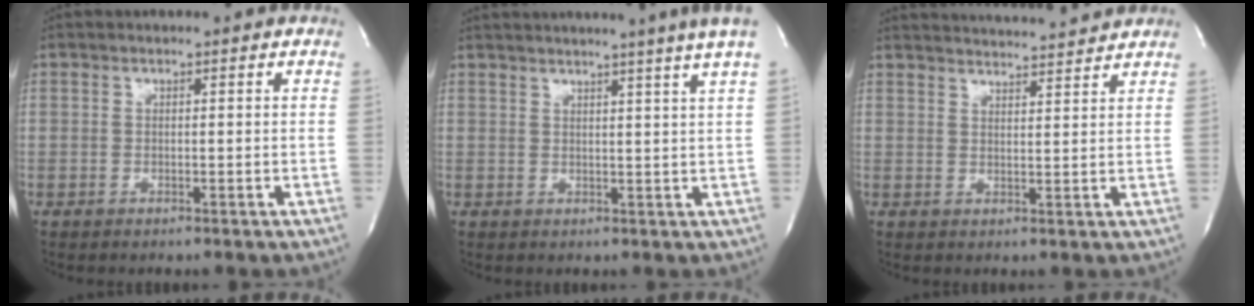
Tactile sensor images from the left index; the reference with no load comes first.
{"total": 10.1, "force": [8.3, -2.1, 5.3], "torque": [-0.078, -0.015, 0.088]}
{"total": 11.9, "force": [11.6, 0.2, 2.9], "torque": [-0.049, 0.005, 0.154]}